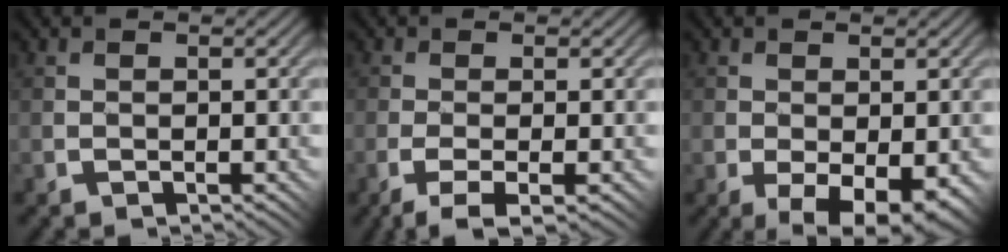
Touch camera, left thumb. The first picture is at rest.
{"total": 3.6, "force": [-2.0, 0.6, 2.9], "torque": [-0.056, 0.002, -0.033]}
{"total": 6.2, "force": [-2.5, 2.9, 4.9], "torque": [-0.068, -0.015, -0.027]}